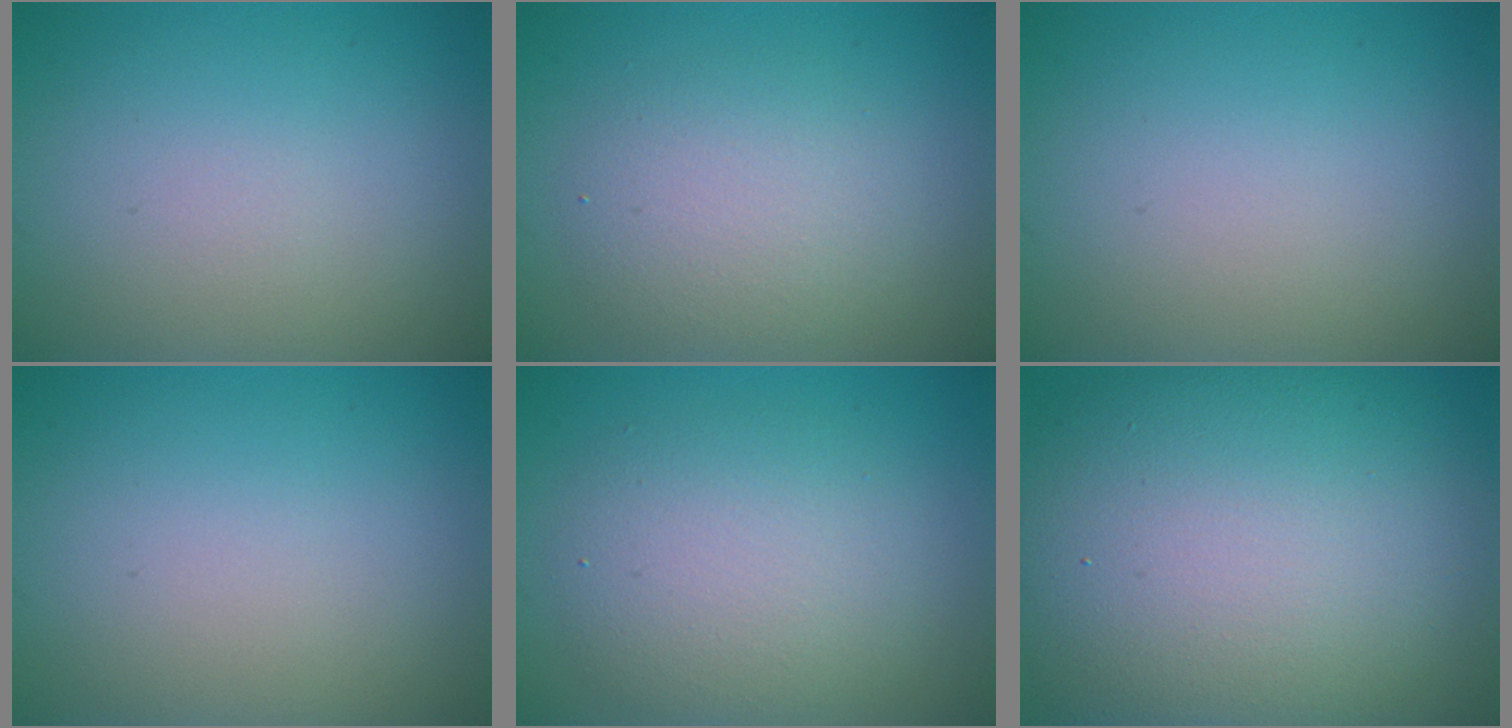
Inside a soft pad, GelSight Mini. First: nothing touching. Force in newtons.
{"total": 3.7, "press": 3.7, "slide": 0.0}
{"total": 0.0}
{"total": 0.0}
{"total": 5.2, "press": 5.2, "slide": 0.1}
{"total": 16.1, "press": 16.1, "slide": 0.6}